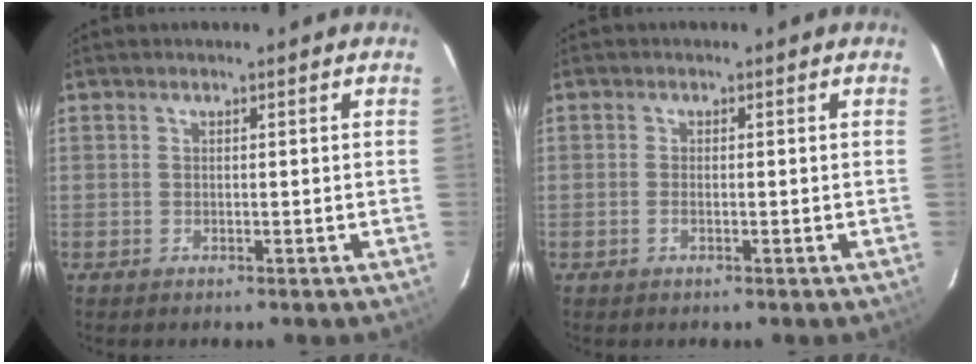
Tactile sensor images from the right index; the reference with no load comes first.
{"total": 1.0, "force": [-0.4, 0.4, 0.9], "torque": [-0.020, 0.000, -0.007]}